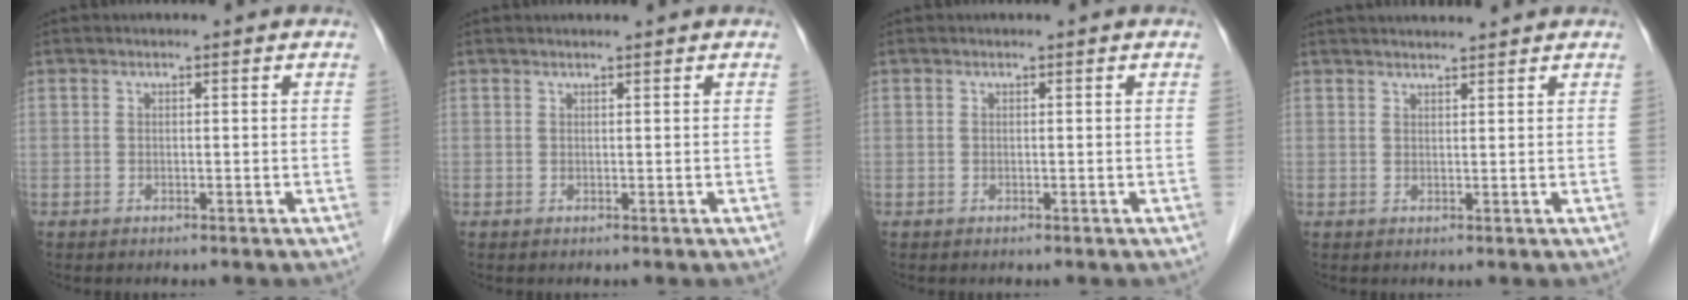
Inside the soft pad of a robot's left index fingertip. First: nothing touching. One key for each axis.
{"total": 1.0, "fx": 0.9, "fy": -0.1, "fz": 0.4, "tx": -0.005, "ty": 0.009, "tz": 0.017}
{"total": 0.0}
{"total": 6.9, "fx": 6.4, "fy": 0.5, "fz": 2.6, "tx": -0.036, "ty": 0.029, "tz": 0.088}